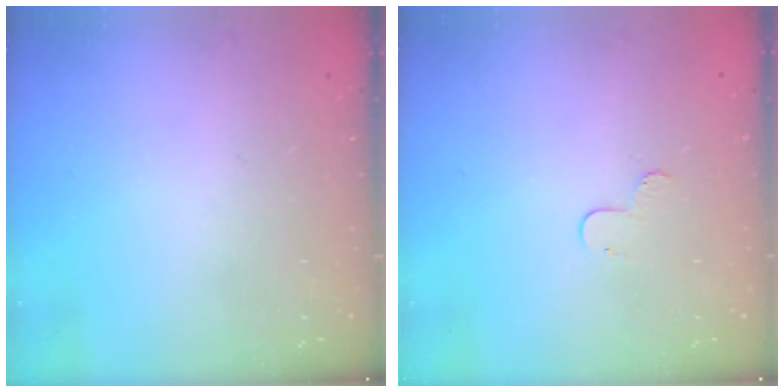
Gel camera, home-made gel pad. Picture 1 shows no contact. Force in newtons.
{"total": 4.8, "press": 4.8, "slide": 0.5}